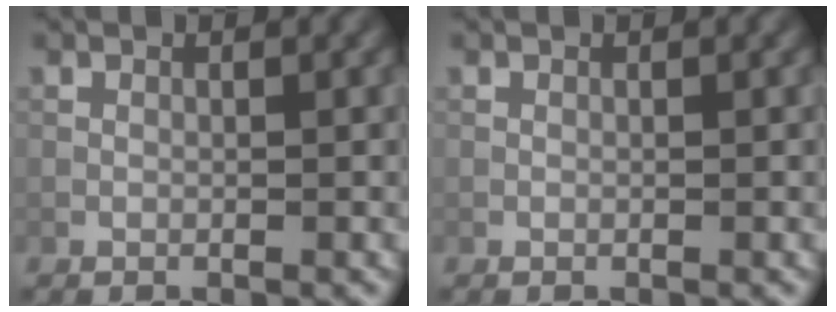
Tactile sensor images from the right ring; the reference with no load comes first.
{"total": 0.0}